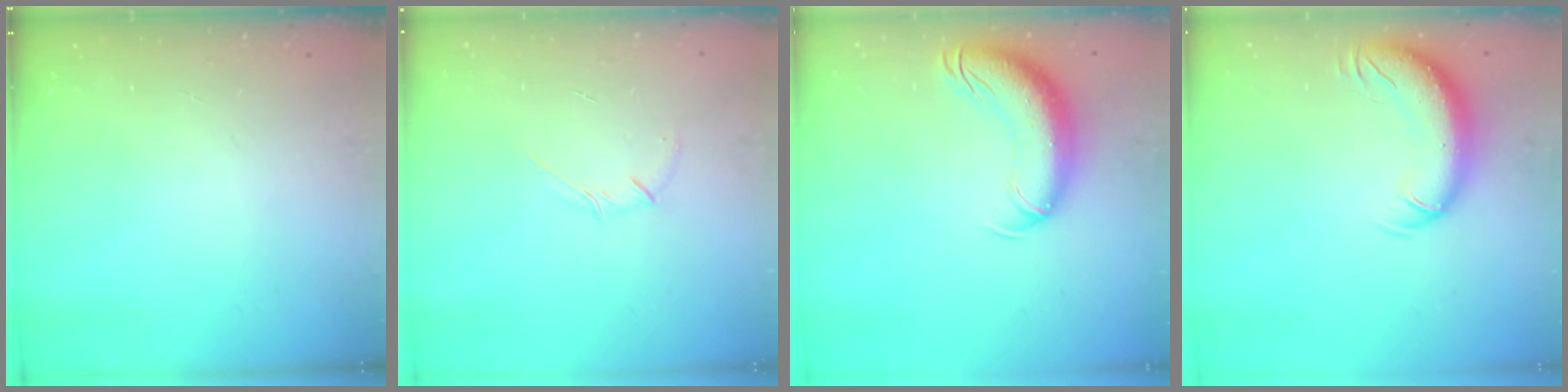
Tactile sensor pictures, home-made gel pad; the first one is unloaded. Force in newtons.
{"total": 4.0, "press": 3.8, "slide": 1.1}
{"total": 14.6, "press": 14.3, "slide": 3.2}
{"total": 12.4, "press": 12.0, "slide": 3.3}